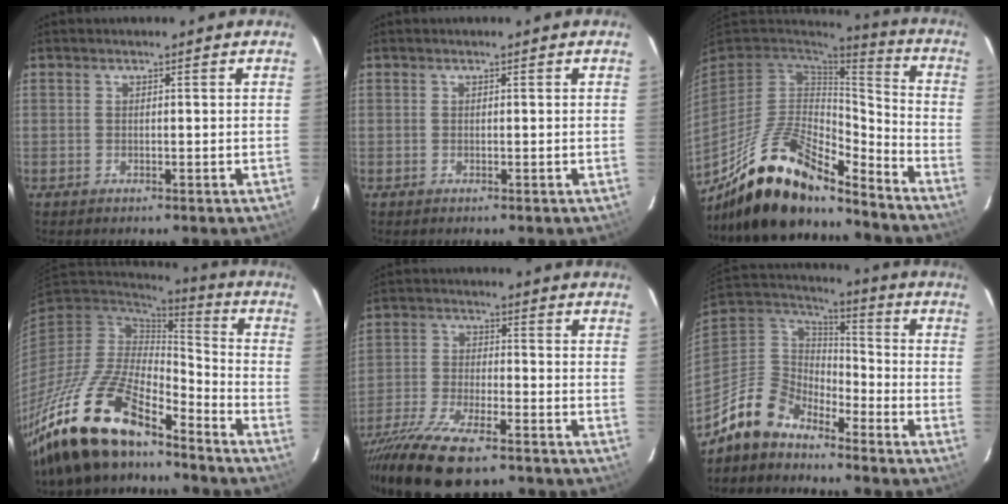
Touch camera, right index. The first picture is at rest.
{"total": 0.0}
{"total": 20.6, "force": [-15.1, 6.8, 12.3], "torque": [-0.244, -0.018, -0.270]}
{"total": 21.3, "force": [-16.3, 6.6, 12.0], "torque": [-0.258, -0.035, -0.302]}
{"total": 19.4, "force": [-14.7, 5.4, 11.5], "torque": [-0.251, -0.058, -0.263]}
{"total": 12.3, "force": [-9.8, 6.3, 3.8], "torque": [-0.108, 0.022, -0.190]}